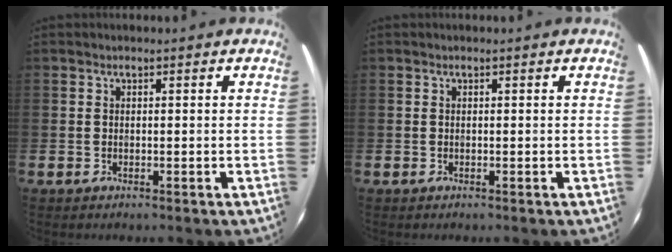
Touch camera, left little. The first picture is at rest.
{"total": 0.0}